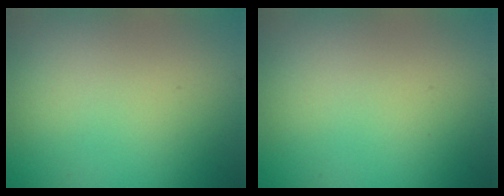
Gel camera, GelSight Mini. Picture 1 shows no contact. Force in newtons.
{"total": 0.0}